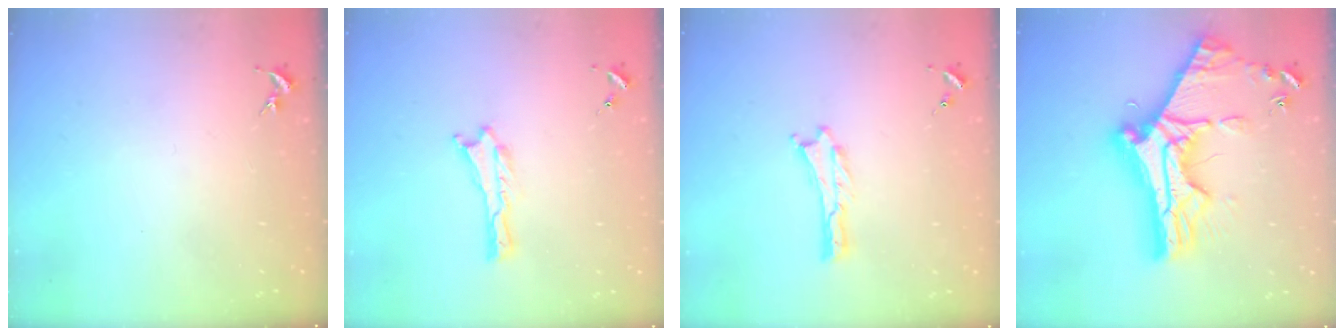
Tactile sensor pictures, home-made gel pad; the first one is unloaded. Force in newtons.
{"total": 0.0}
{"total": 0.0}
{"total": 15.6, "press": 15.6, "slide": 1.5}